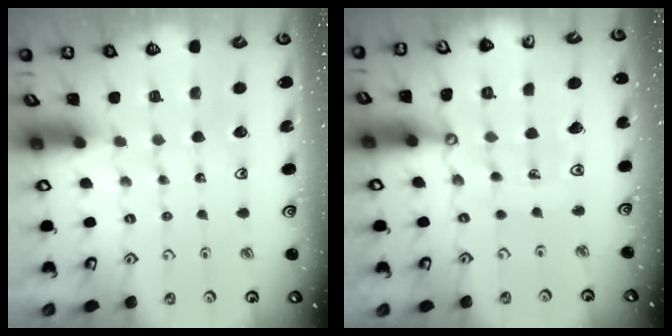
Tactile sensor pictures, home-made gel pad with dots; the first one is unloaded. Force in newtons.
{"total": 11.1, "press": 11.0, "slide": 1.3}